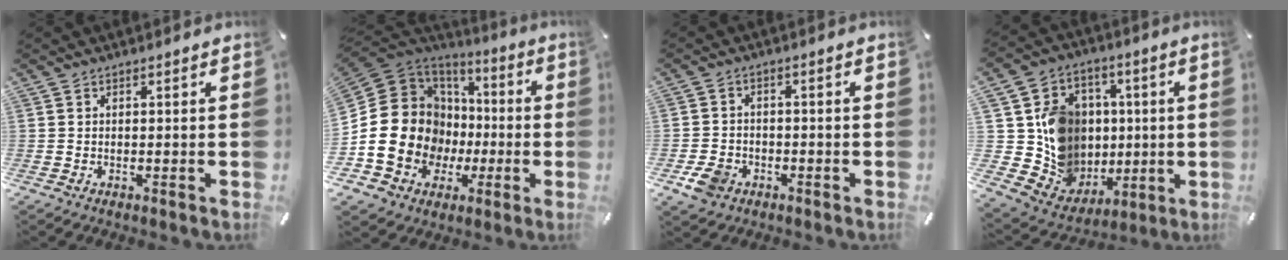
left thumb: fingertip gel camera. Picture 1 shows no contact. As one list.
[{"total": 20.1, "force": [-2.9, 17.4, 9.6], "torque": [-0.211, -0.014, -0.030]}, {"total": 5.4, "force": [-2.6, 4.2, 2.2], "torque": [-0.052, 0.009, -0.048]}, {"total": 14.9, "force": [1.2, 14.2, 4.4], "torque": [-0.075, -0.016, 0.049]}]